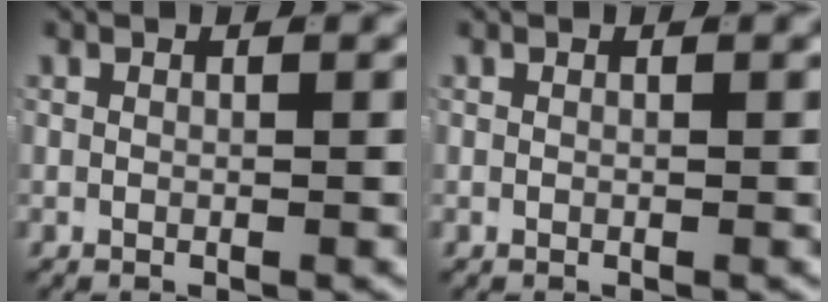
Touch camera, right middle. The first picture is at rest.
{"total": 0.0}